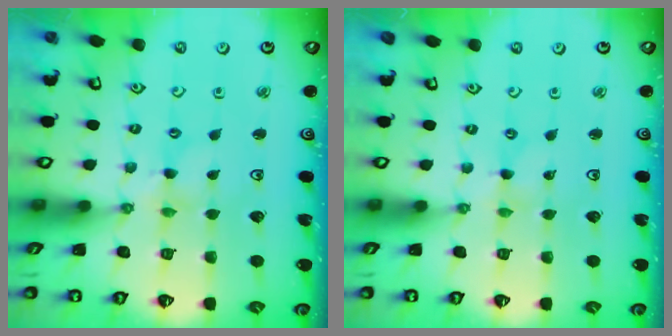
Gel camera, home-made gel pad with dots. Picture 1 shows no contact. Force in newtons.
{"total": 0.0}